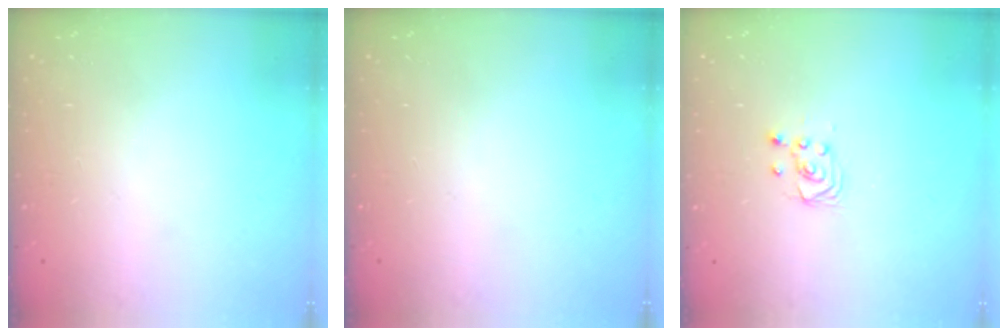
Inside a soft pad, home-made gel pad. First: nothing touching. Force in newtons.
{"total": 0.0}
{"total": 2.5, "press": 2.2, "slide": 1.1}